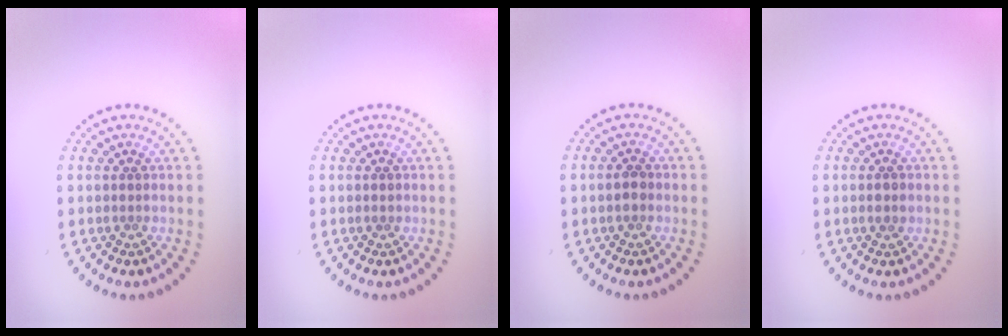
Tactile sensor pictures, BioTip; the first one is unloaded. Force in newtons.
{"total": 0.7, "press": 0.7, "slide": 0.2}
{"total": 1.4, "press": 1.4, "slide": 0.1}
{"total": 1.2, "press": 1.2, "slide": 0.1}